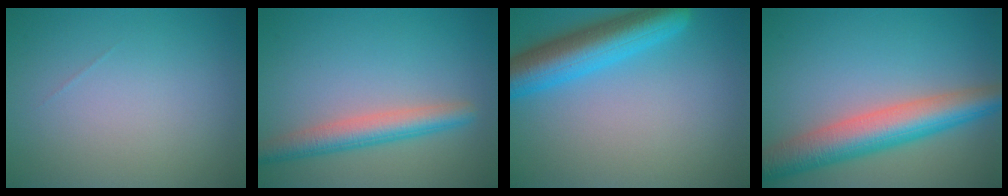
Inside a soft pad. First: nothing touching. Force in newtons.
{"total": 3.9, "press": 3.9, "slide": 0.1}
{"total": 7.0, "press": 7.0, "slide": 0.3}
{"total": 7.2, "press": 7.2, "slide": 0.3}